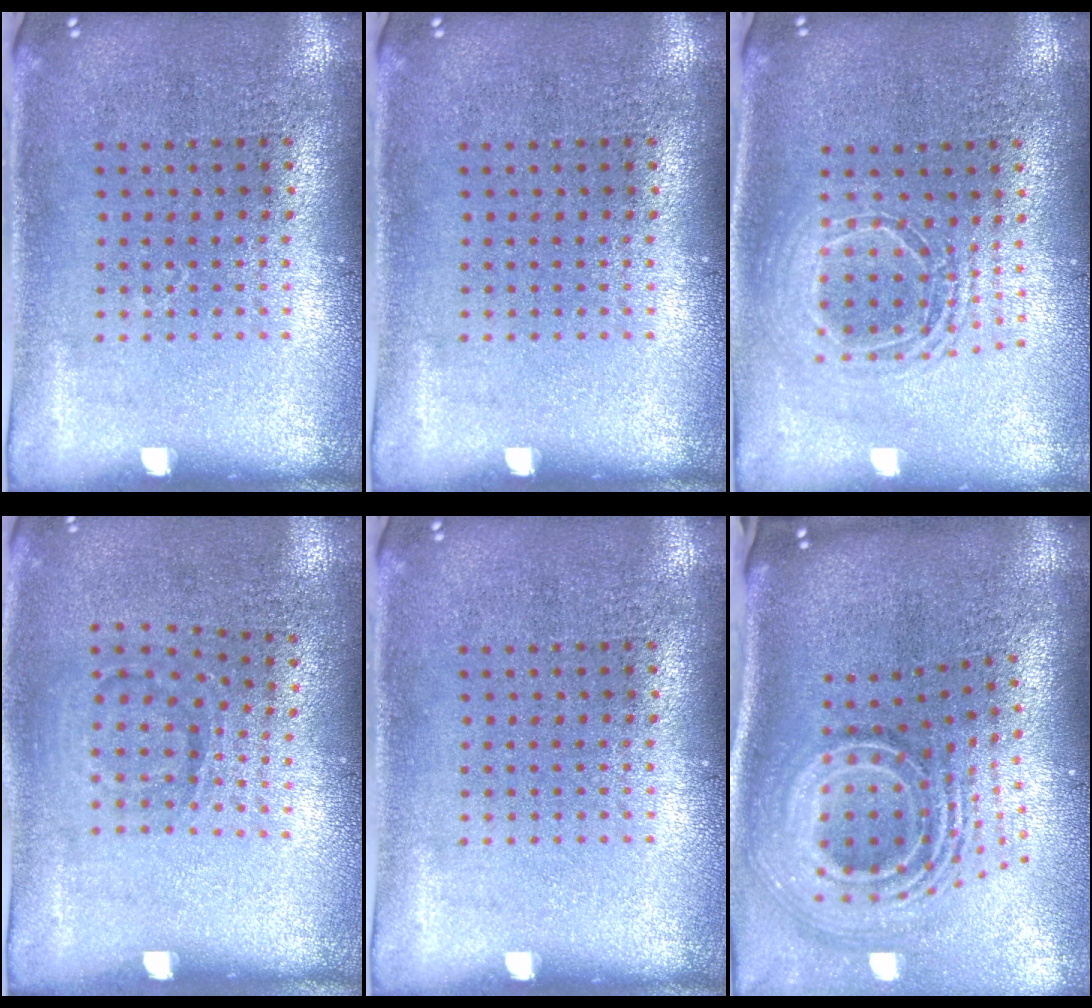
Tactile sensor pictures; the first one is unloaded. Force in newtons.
{"total": 0.0}
{"total": 1.6, "press": 1.3, "slide": 0.9}
{"total": 1.0, "press": 0.7, "slide": 0.7}
{"total": 0.0}
{"total": 3.1, "press": 1.9, "slide": 2.4}